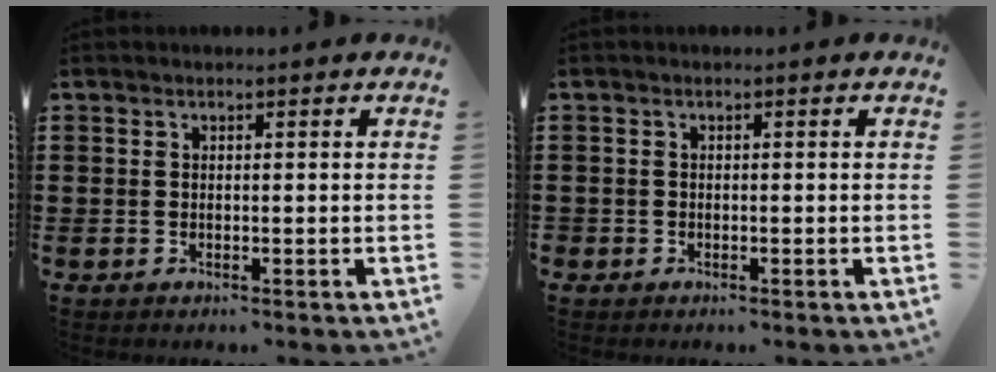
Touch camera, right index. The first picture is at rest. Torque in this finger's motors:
{"motor_torque": [0.15, -0.08, 0.00, 0.00]}